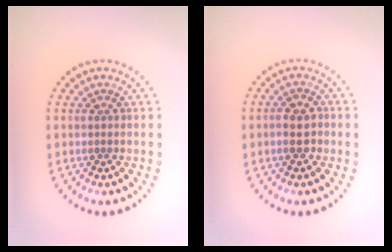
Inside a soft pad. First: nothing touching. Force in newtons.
{"total": 2.1, "press": 2.0, "slide": 0.5}